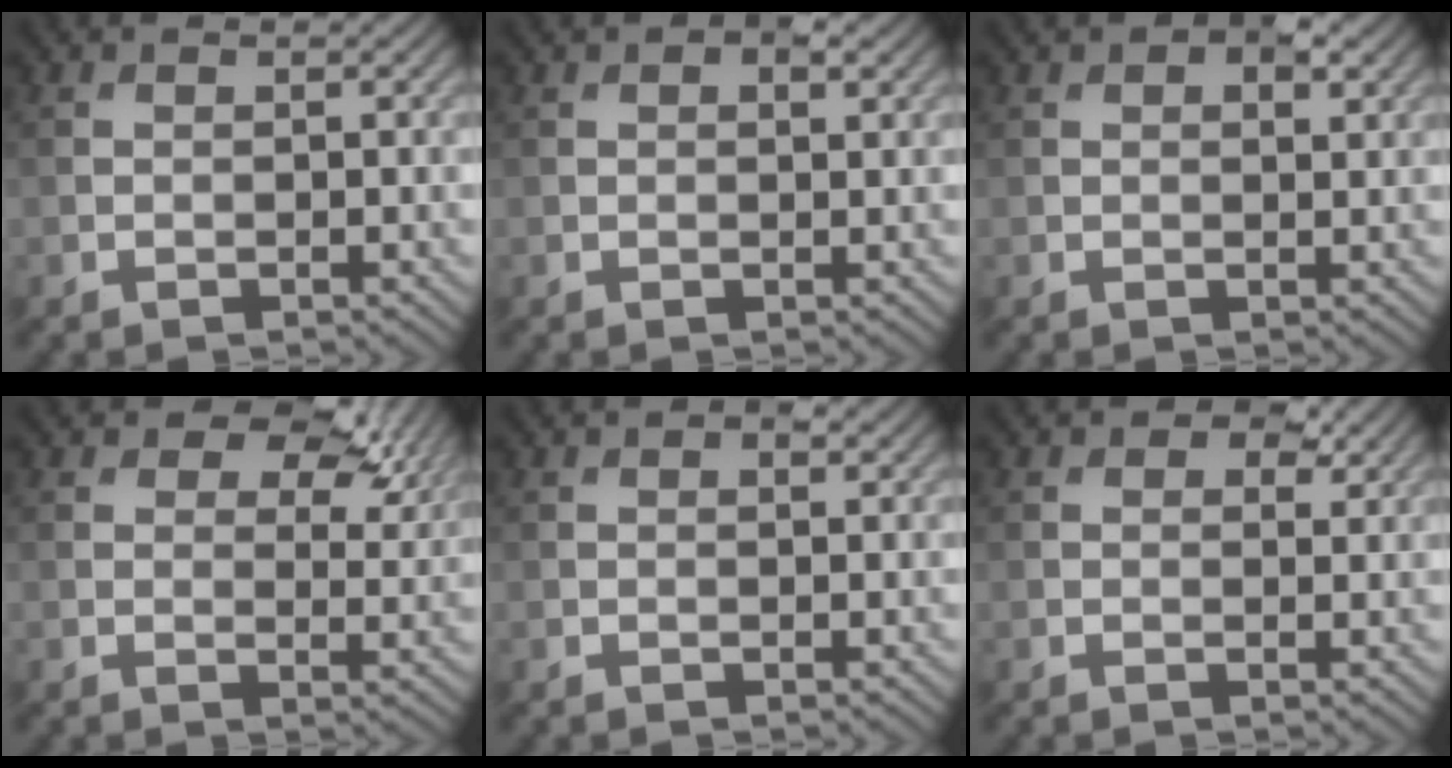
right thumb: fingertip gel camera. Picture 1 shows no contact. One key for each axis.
{"total": 3.1, "fx": 1.8, "fy": 1.4, "fz": 2.2, "tx": -0.035, "ty": 0.001, "tz": 0.028}
{"total": 4.5, "fx": 2.6, "fy": 2.0, "fz": 3.1, "tx": -0.053, "ty": 0.005, "tz": 0.040}
{"total": 9.3, "fx": 5.4, "fy": 4.9, "fz": 5.7, "tx": -0.085, "ty": 0.004, "tz": 0.086}
{"total": 1.9, "fx": 1.1, "fy": 0.9, "fz": 1.3, "tx": -0.019, "ty": -0.001, "tz": 0.018}
{"total": 3.6, "fx": 2.1, "fy": 2.0, "fz": 2.1, "tx": -0.028, "ty": -0.005, "tz": 0.028}